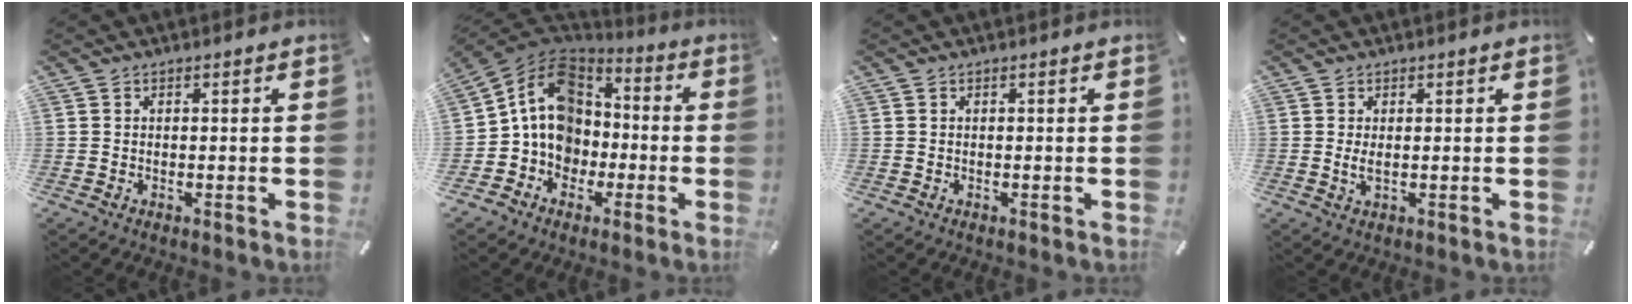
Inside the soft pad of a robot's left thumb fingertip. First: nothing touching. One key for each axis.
{"total": 13.2, "fx": -1.2, "fy": 11.8, "fz": 5.7, "tx": -0.124, "ty": 0.012, "tz": -0.021}
{"total": 0.0}
{"total": 2.3, "fx": 0.4, "fy": 0.8, "fz": 2.1, "tx": -0.034, "ty": -0.002, "tz": 0.004}